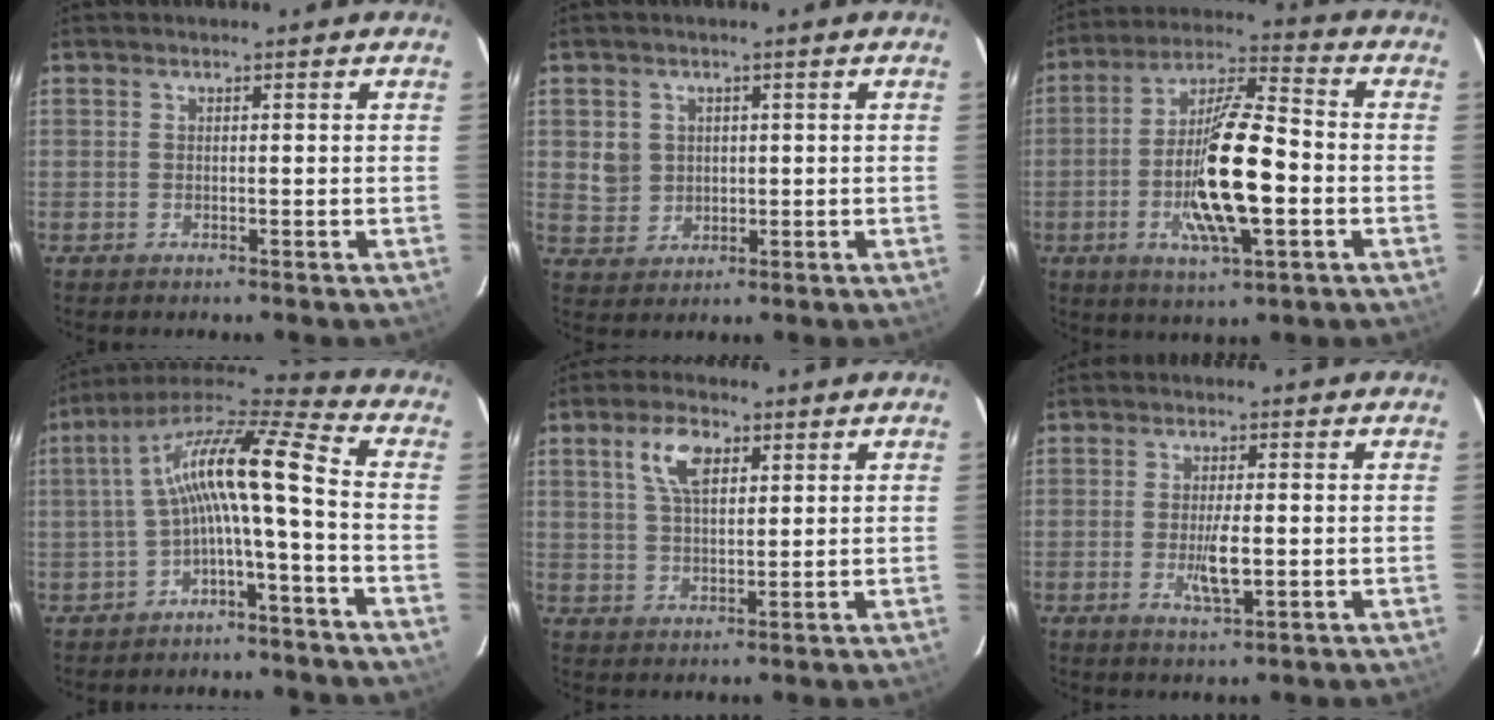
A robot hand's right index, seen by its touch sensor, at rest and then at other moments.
{"total": 4.9, "force": [0.9, 4.6, 1.3], "torque": [-0.027, 0.007, 0.026]}
{"total": 16.2, "force": [-3.8, 4.0, 15.3], "torque": [-0.292, -0.005, -0.073]}
{"total": 13.6, "force": [-2.0, 1.2, 13.4], "torque": [-0.258, 0.022, -0.042]}
{"total": 6.8, "force": [3.1, 3.3, 5.1], "torque": [-0.098, 0.013, 0.057]}
{"total": 5.2, "force": [-1.0, 1.3, 4.9], "torque": [-0.092, -0.010, -0.016]}